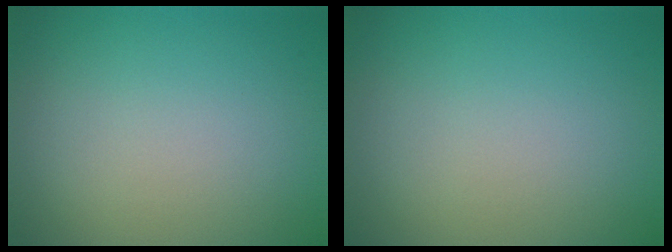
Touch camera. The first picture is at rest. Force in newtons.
{"total": 0.0}